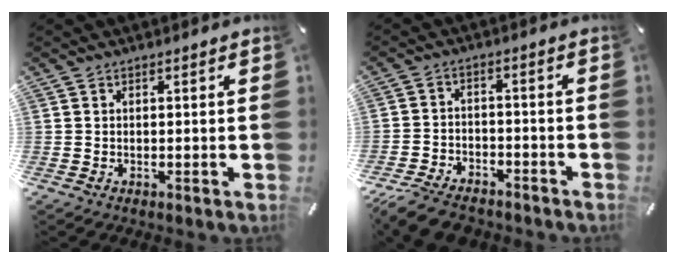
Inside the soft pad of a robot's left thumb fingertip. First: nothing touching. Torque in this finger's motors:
{"motor_torque": [-0.89, 1.22, 0.48, 0.49, 0.05]}